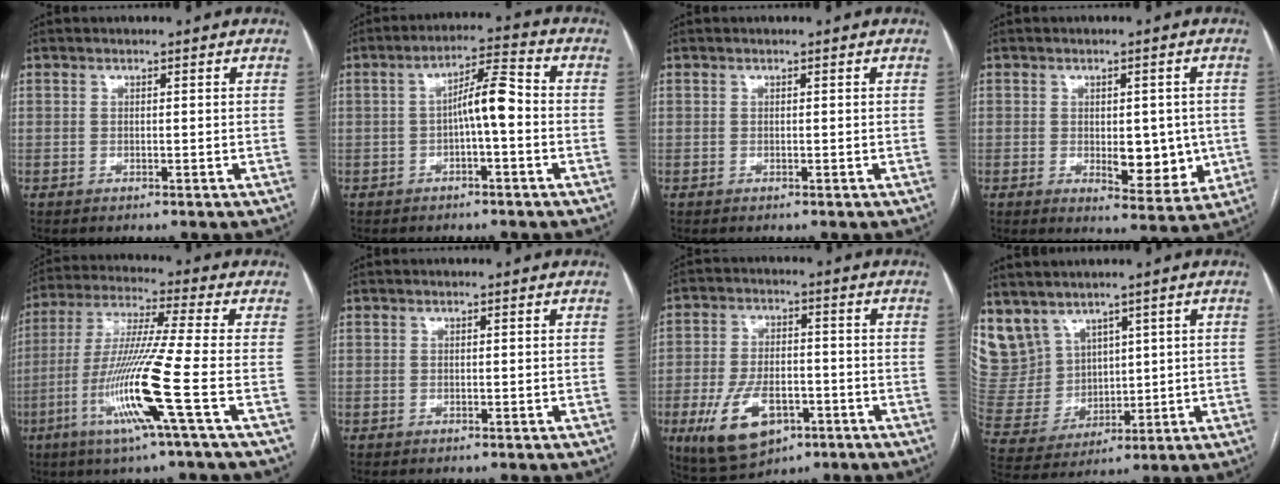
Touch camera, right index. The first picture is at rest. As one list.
[{"total": 6.3, "force": [-0.9, 1.0, 6.1], "torque": [-0.102, 0.023, -0.015]}, {"total": 0.0}, {"total": 8.0, "force": [-0.7, 3.9, 7.0], "torque": [-0.078, -0.004, 0.003]}, {"total": 14.4, "force": [-4.9, -2.0, 13.4], "torque": [-0.272, -0.022, -0.101]}, {"total": 0.0}, {"total": 11.6, "force": [-4.9, 6.2, 8.4], "torque": [-0.169, -0.004, -0.075]}, {"total": 10.4, "force": [7.3, 7.2, 1.8], "torque": [-0.063, 0.027, 0.174]}]